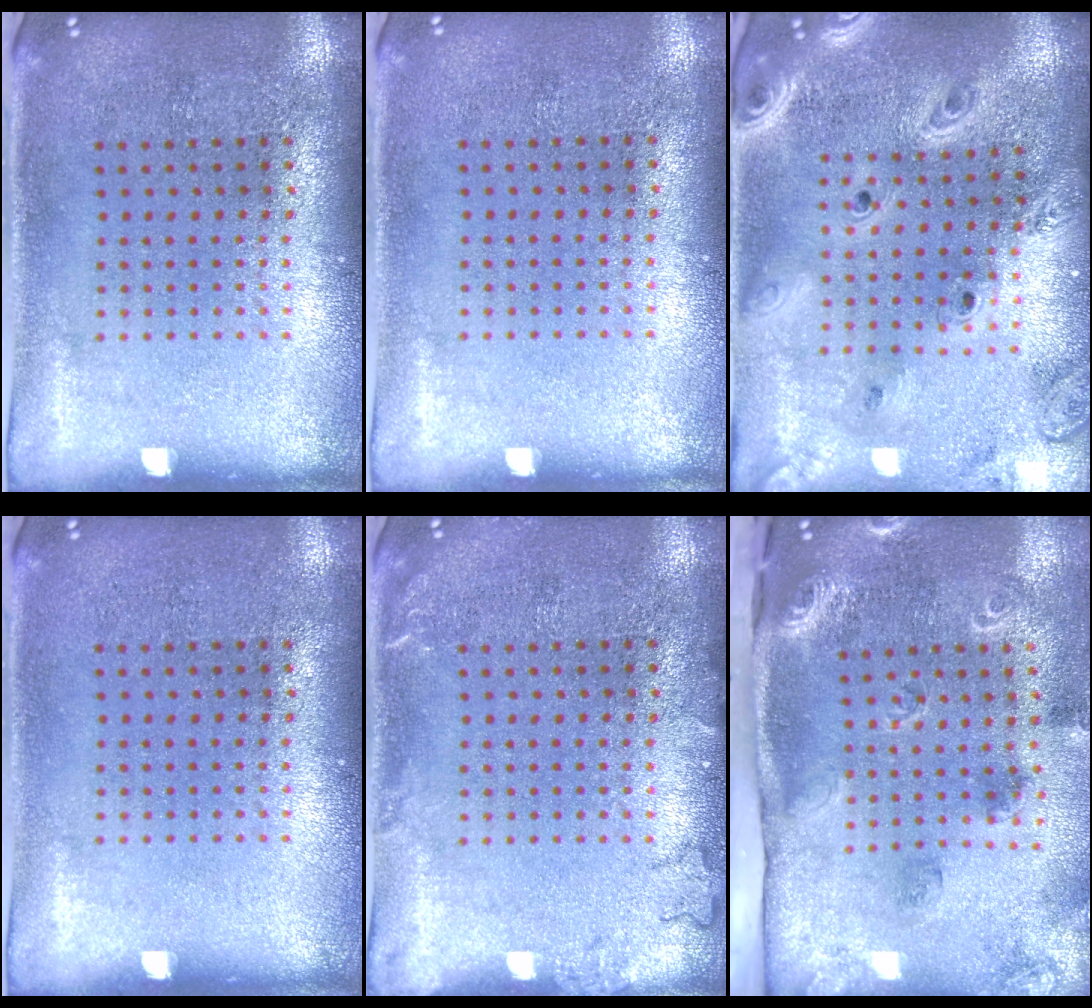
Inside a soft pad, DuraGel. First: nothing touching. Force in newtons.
{"total": 0.0}
{"total": 3.1, "press": 2.6, "slide": 1.7}
{"total": 0.0}
{"total": 1.3, "press": 1.3, "slide": 0.3}
{"total": 2.1, "press": 1.8, "slide": 1.1}